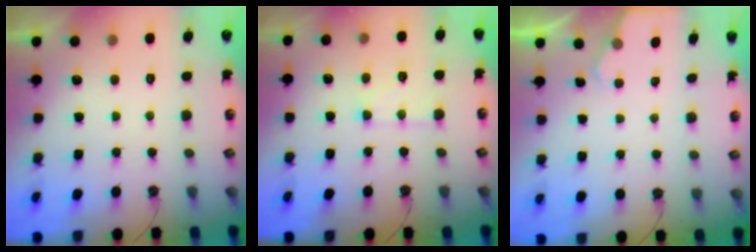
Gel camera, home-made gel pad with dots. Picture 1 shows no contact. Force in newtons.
{"total": 8.9, "press": 8.8, "slide": 0.7}
{"total": 1.7, "press": 1.6, "slide": 0.2}